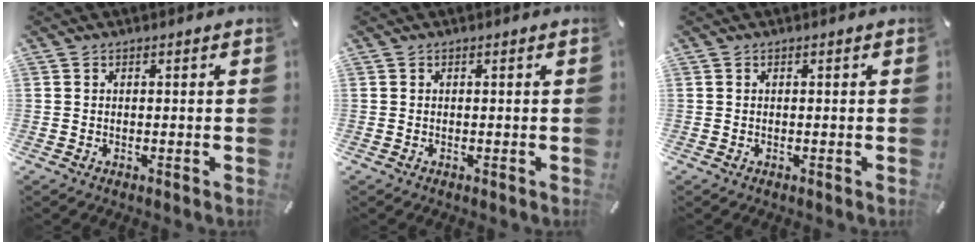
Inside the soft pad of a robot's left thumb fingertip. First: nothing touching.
{"total": 0.0}
{"total": 0.0}